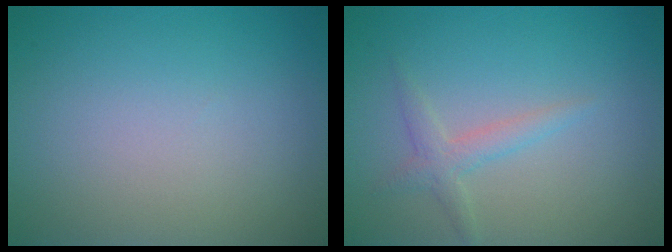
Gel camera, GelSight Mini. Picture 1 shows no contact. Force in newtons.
{"total": 1.8, "press": 1.8, "slide": 0.1}